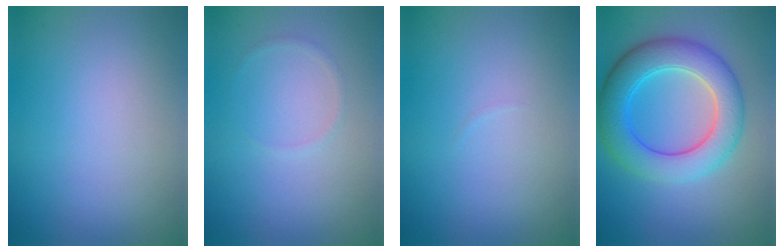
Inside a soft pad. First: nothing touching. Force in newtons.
{"total": 0.7, "press": 0.7, "slide": 0.0}
{"total": 0.0}
{"total": 7.3, "press": 7.3, "slide": 0.4}